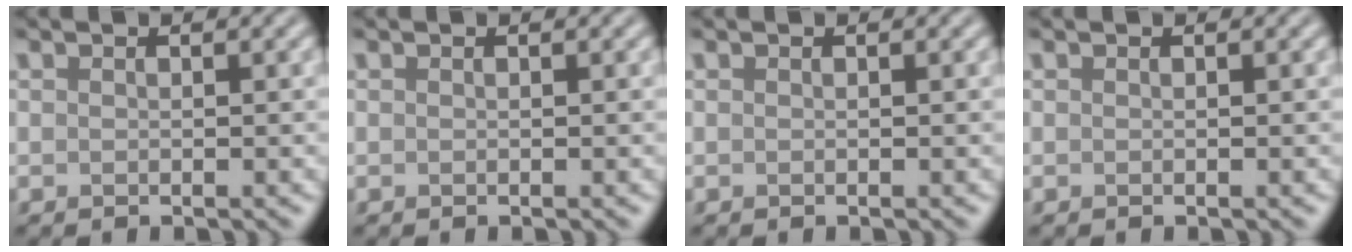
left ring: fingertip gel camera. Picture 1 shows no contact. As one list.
[{"total": 0.0}, {"total": 0.0}, {"total": 0.0}]